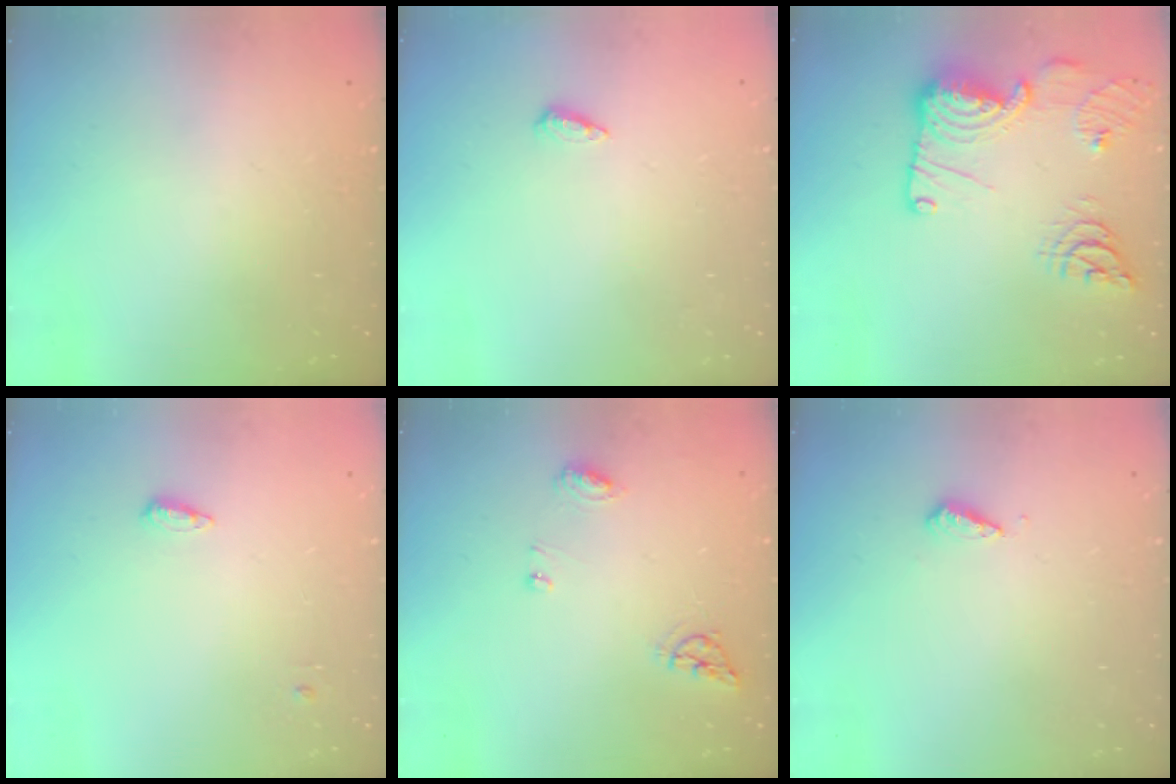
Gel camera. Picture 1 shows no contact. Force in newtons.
{"total": 4.1, "press": 4.1, "slide": 0.5}
{"total": 18.8, "press": 18.6, "slide": 2.3}
{"total": 4.2, "press": 4.1, "slide": 0.8}
{"total": 6.6, "press": 6.5, "slide": 0.6}
{"total": 2.8, "press": 2.8, "slide": 0.7}